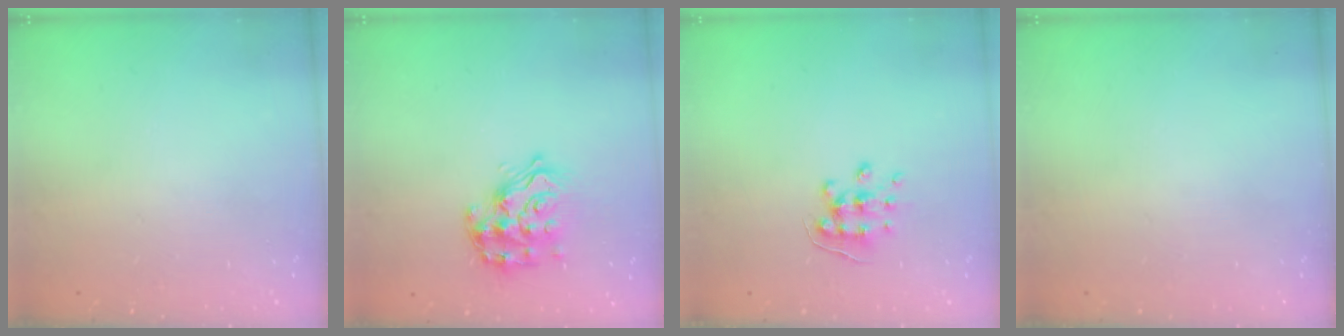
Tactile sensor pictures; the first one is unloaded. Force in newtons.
{"total": 16.3, "press": 16.3, "slide": 1.0}
{"total": 6.6, "press": 6.6, "slide": 0.6}
{"total": 0.0}